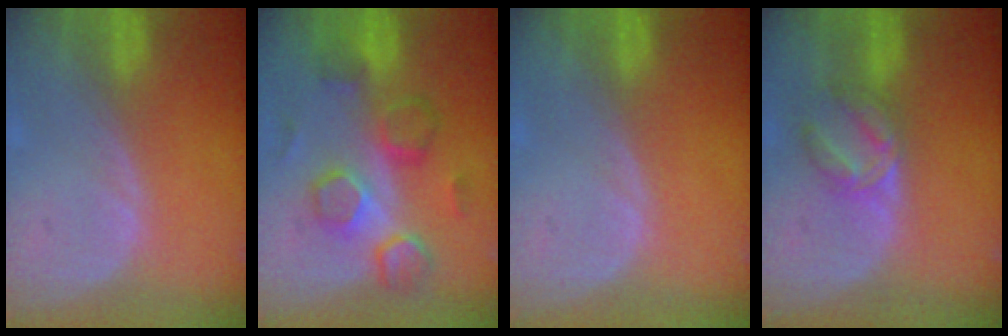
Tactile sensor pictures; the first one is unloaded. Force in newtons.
{"total": 8.3, "press": 8.2, "slide": 1.4}
{"total": 0.0}
{"total": 5.0, "press": 5.0, "slide": 0.5}